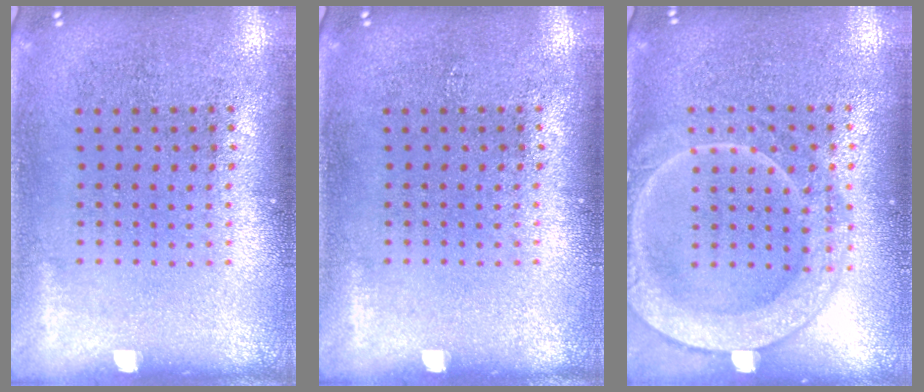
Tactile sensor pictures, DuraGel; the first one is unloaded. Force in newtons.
{"total": 0.0}
{"total": 2.0, "press": 2.0, "slide": 0.3}